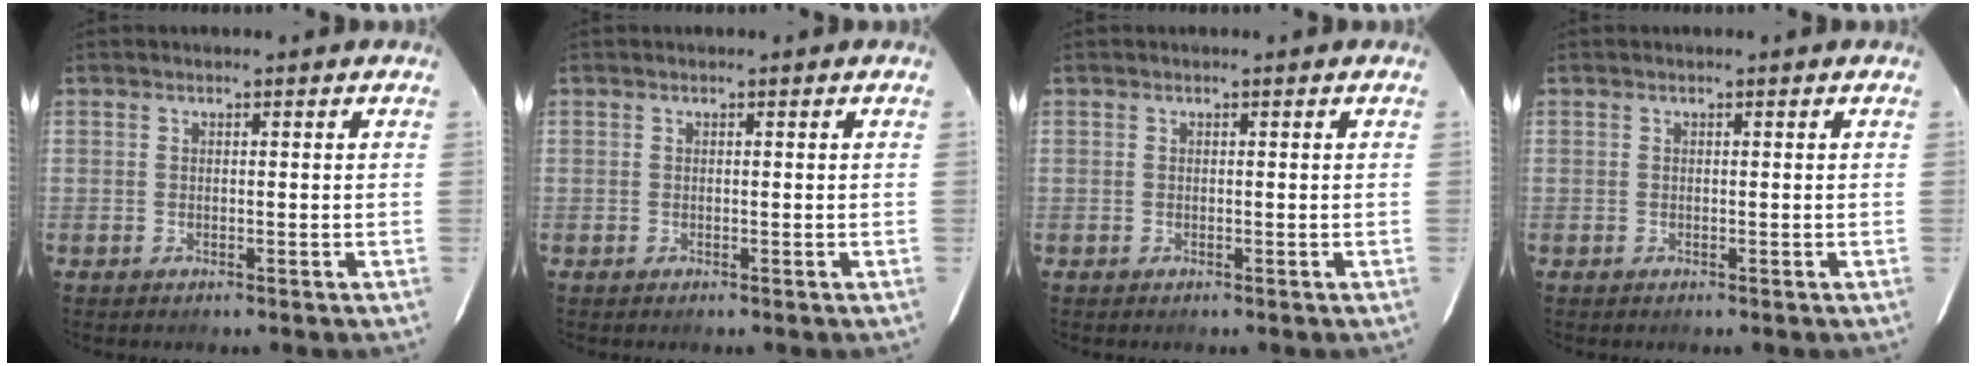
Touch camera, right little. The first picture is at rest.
{"total": 0.0}
{"total": 0.0}
{"total": 0.0}